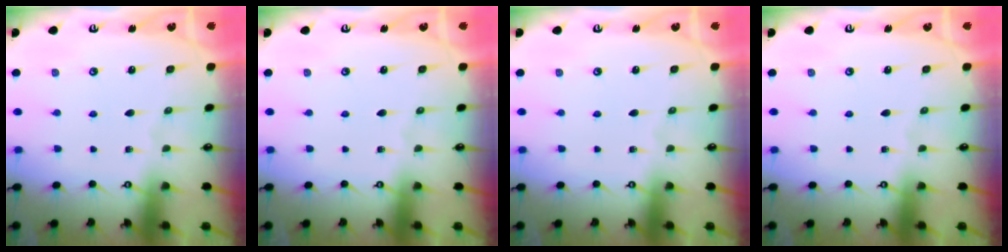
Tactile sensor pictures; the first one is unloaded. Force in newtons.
{"total": 0.0}
{"total": 0.0}
{"total": 0.0}